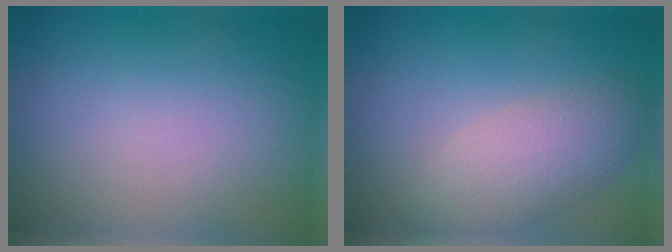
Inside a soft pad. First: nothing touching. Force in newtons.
{"total": 4.0, "press": 4.0, "slide": 0.2}